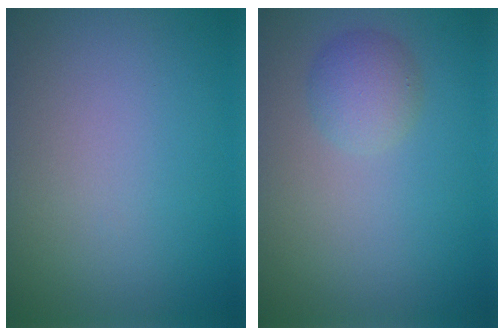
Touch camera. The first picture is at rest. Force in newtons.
{"total": 2.2, "press": 2.2, "slide": 0.2}